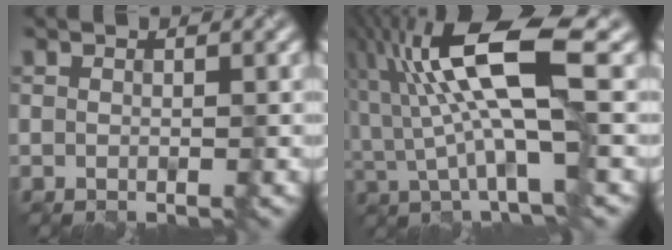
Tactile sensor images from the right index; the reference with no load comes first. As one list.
[{"total": 9.6, "force": [2.1, 2.4, 9.0], "torque": [-0.170, 0.002, 0.040]}]